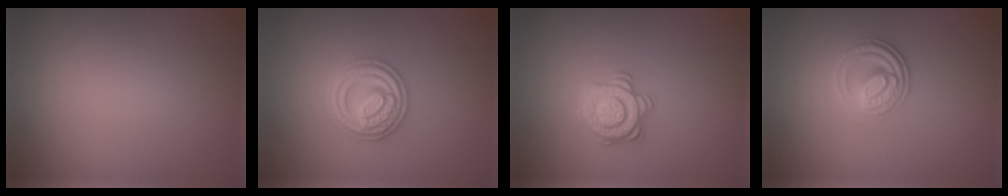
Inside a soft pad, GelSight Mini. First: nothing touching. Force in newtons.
{"total": 3.7, "press": 3.6, "slide": 0.6}
{"total": 2.8, "press": 2.7, "slide": 0.9}
{"total": 2.8, "press": 2.5, "slide": 1.3}